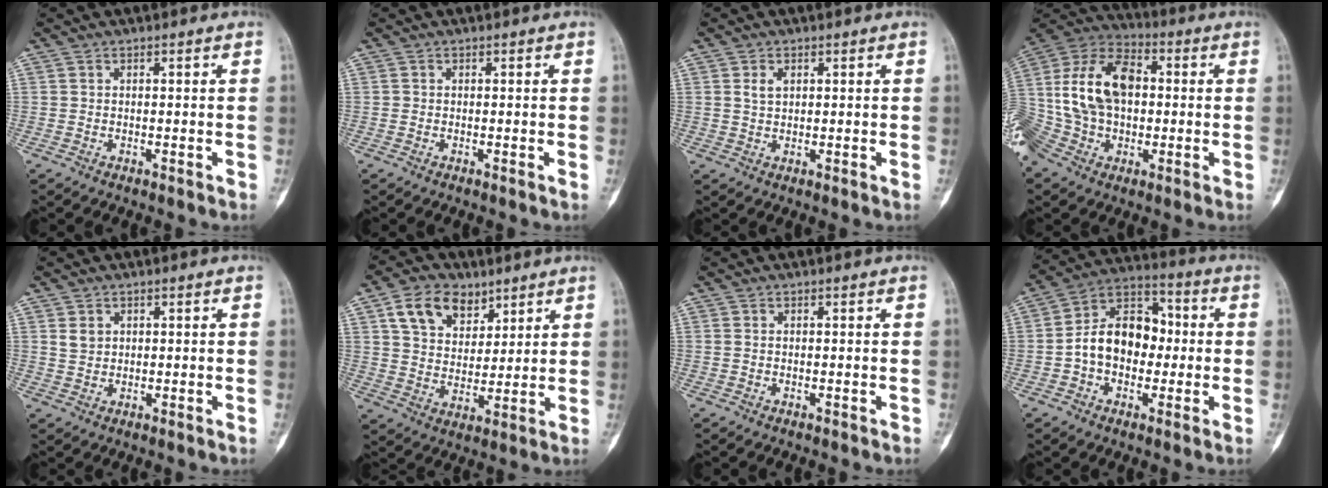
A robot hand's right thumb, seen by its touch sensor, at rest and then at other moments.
{"total": 0.0}
{"total": 2.2, "force": [0.8, 1.4, 1.6], "torque": [-0.027, -0.001, 0.017]}
{"total": 22.0, "force": [0.6, 15.1, 16.0], "torque": [-0.334, 0.034, 0.014]}
{"total": 2.3, "force": [1.0, 1.8, 0.9], "torque": [-0.007, -0.008, 0.021]}
{"total": 11.3, "force": [6.2, 7.6, 5.6], "torque": [-0.073, -0.021, 0.114]}
{"total": 0.0}
{"total": 13.1, "force": [-0.8, 9.3, 9.1], "torque": [-0.123, 0.042, -0.024]}